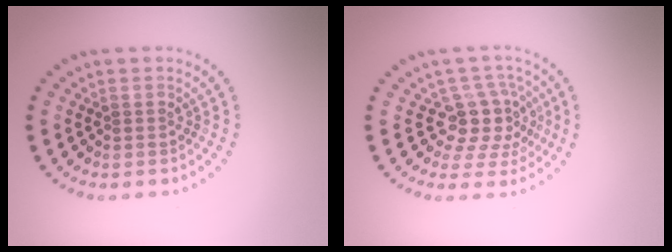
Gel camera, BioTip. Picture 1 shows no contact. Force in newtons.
{"total": 3.7, "press": 2.9, "slide": 2.3}